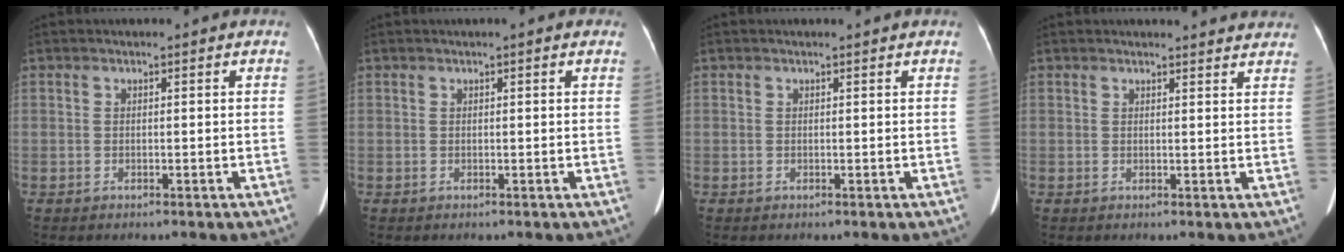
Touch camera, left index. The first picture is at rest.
{"total": 1.0, "force": [0.6, 0.1, 0.8], "torque": [-0.012, 0.005, 0.005]}
{"total": 0.6, "force": [0.5, 0.0, 0.1], "torque": [-0.006, 0.003, 0.006]}
{"total": 6.3, "force": [6.2, 0.9, 1.1], "torque": [-0.003, -0.004, 0.048]}